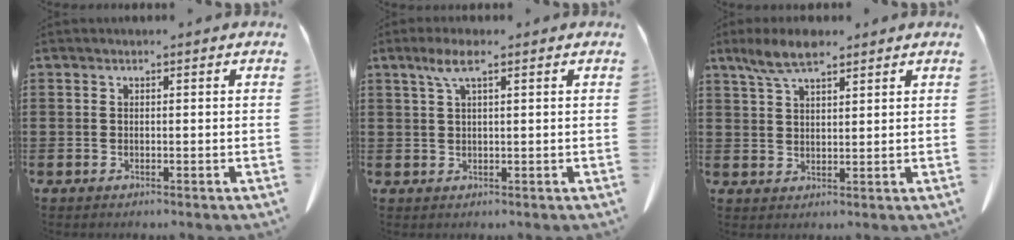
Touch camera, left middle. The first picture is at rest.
{"total": 3.5, "force": [1.8, 0.7, 2.9], "torque": [-0.062, 0.007, 0.029]}
{"total": 6.0, "force": [4.2, 1.9, 3.8], "torque": [-0.083, 0.003, 0.077]}